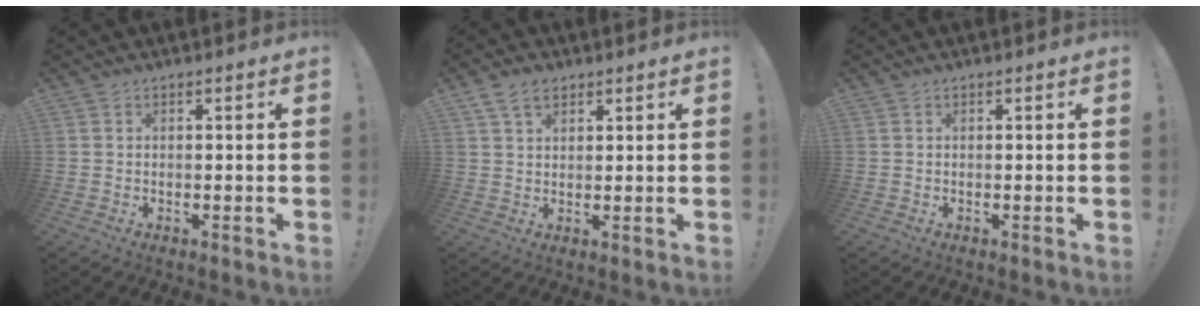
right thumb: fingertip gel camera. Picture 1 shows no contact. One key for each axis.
{"total": 5.5, "fx": 3.3, "fy": 3.4, "fz": 2.8, "tx": -0.051, "ty": -0.007, "tz": 0.063}
{"total": 0.0}